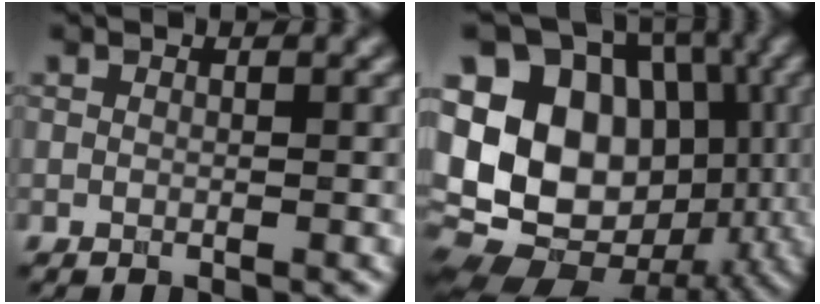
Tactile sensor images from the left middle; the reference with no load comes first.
{"total": 15.7, "force": [0.0, 12.3, 9.7], "torque": [-0.168, 0.018, -0.003]}